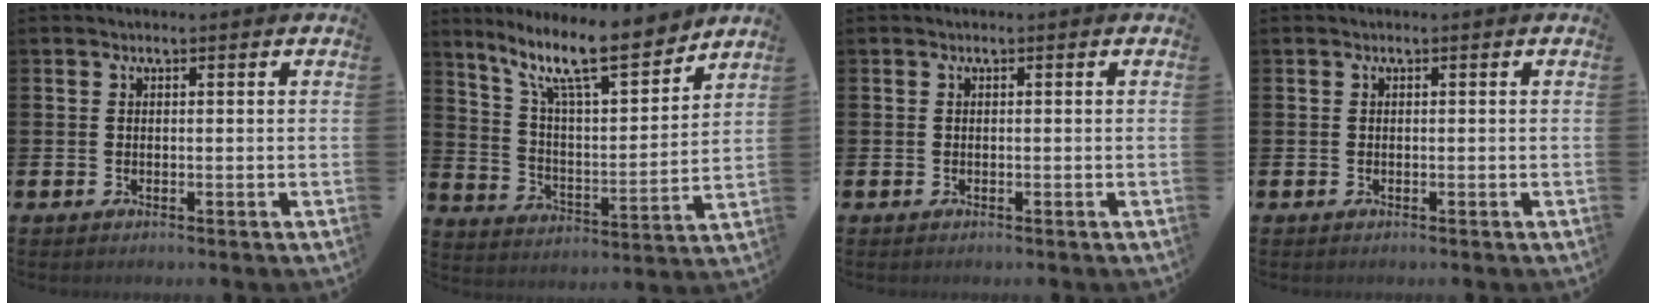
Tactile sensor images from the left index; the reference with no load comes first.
{"total": 13.0, "force": [10.5, 3.0, 7.1], "torque": [-0.150, -0.058, 0.179]}
{"total": 0.0}
{"total": 0.0}